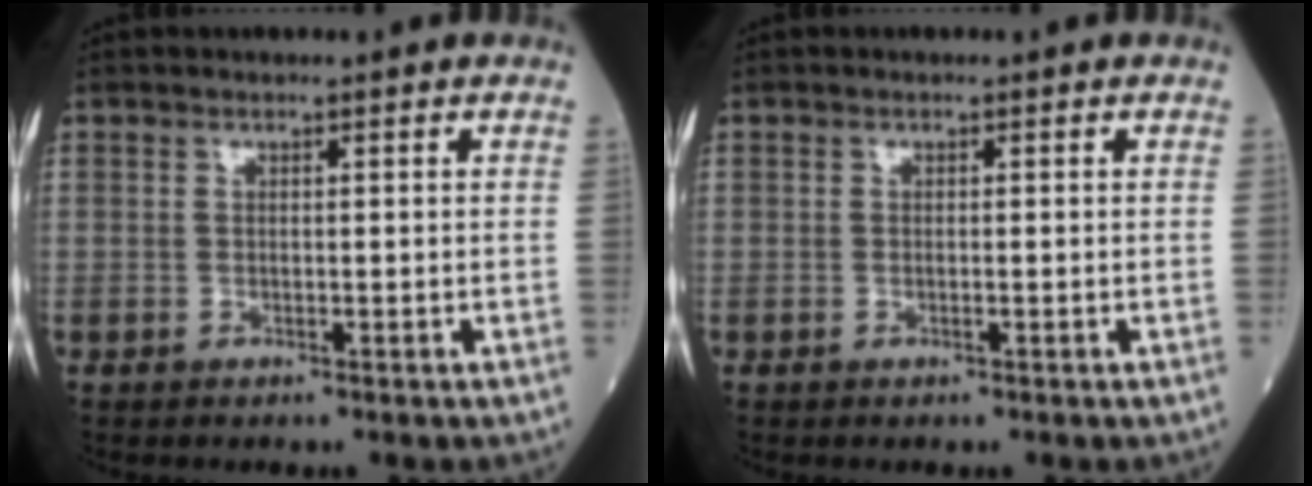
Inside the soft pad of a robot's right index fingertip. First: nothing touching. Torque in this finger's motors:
{"motor_torque": [-0.09, -0.01, -0.04, -0.01]}